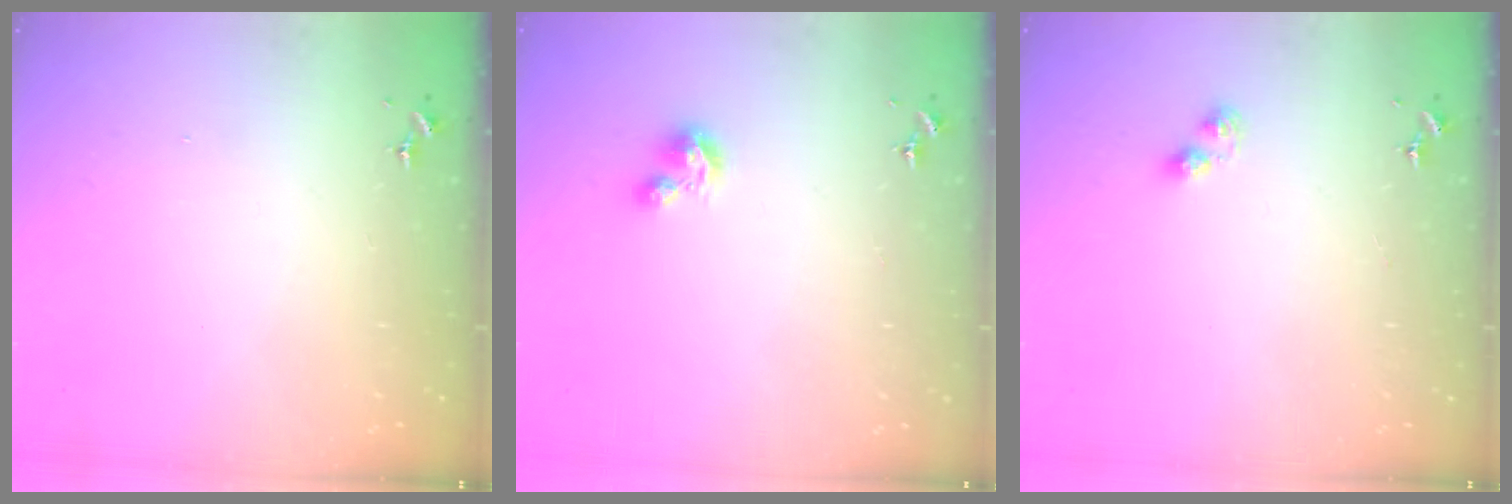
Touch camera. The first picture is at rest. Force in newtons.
{"total": 5.3, "press": 5.3, "slide": 0.3}
{"total": 4.2, "press": 4.2, "slide": 0.5}